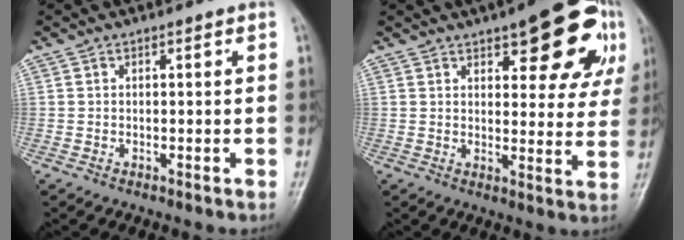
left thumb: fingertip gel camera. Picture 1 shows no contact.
{"total": 15.9, "force": [7.6, 6.2, 12.5], "torque": [-0.121, -0.016, 0.093]}